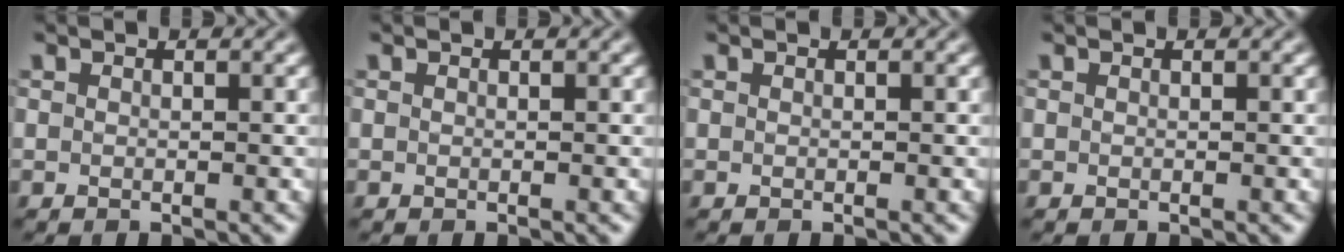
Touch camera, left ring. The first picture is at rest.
{"total": 0.0}
{"total": 0.0}
{"total": 0.0}